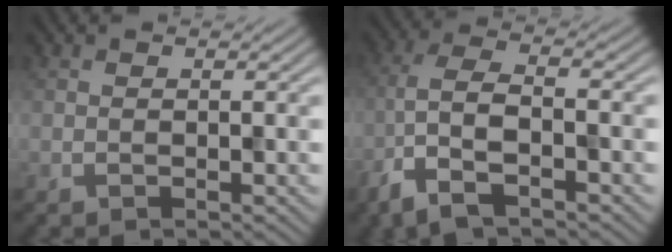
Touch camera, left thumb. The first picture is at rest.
{"total": 7.4, "force": [-4.1, 2.6, 5.6], "torque": [-0.125, 0.000, -0.091]}